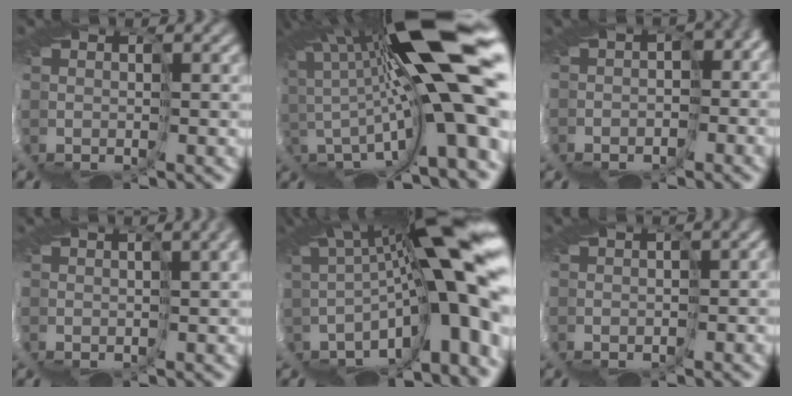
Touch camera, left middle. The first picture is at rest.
{"total": 16.0, "force": [3.2, 2.3, 15.5], "torque": [-0.238, -0.017, 0.054]}
{"total": 4.3, "force": [-2.8, 2.2, 2.3], "torque": [-0.039, -0.011, -0.040]}
{"total": 4.7, "force": [-1.6, 2.2, 3.8], "torque": [-0.058, 0.008, -0.015]}
{"total": 14.6, "force": [-0.9, 2.7, 14.3], "torque": [-0.214, -0.009, -0.012]}
{"total": 3.0, "force": [-2.4, 1.3, 1.3], "torque": [-0.015, 0.002, -0.031]}